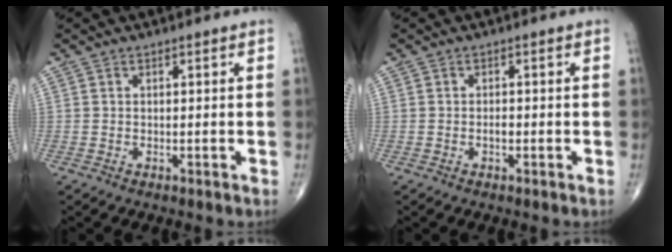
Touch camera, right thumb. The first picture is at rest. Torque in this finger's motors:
{"motor_torque": [0.24, 0.07, 0.03, -0.15, 0.03]}